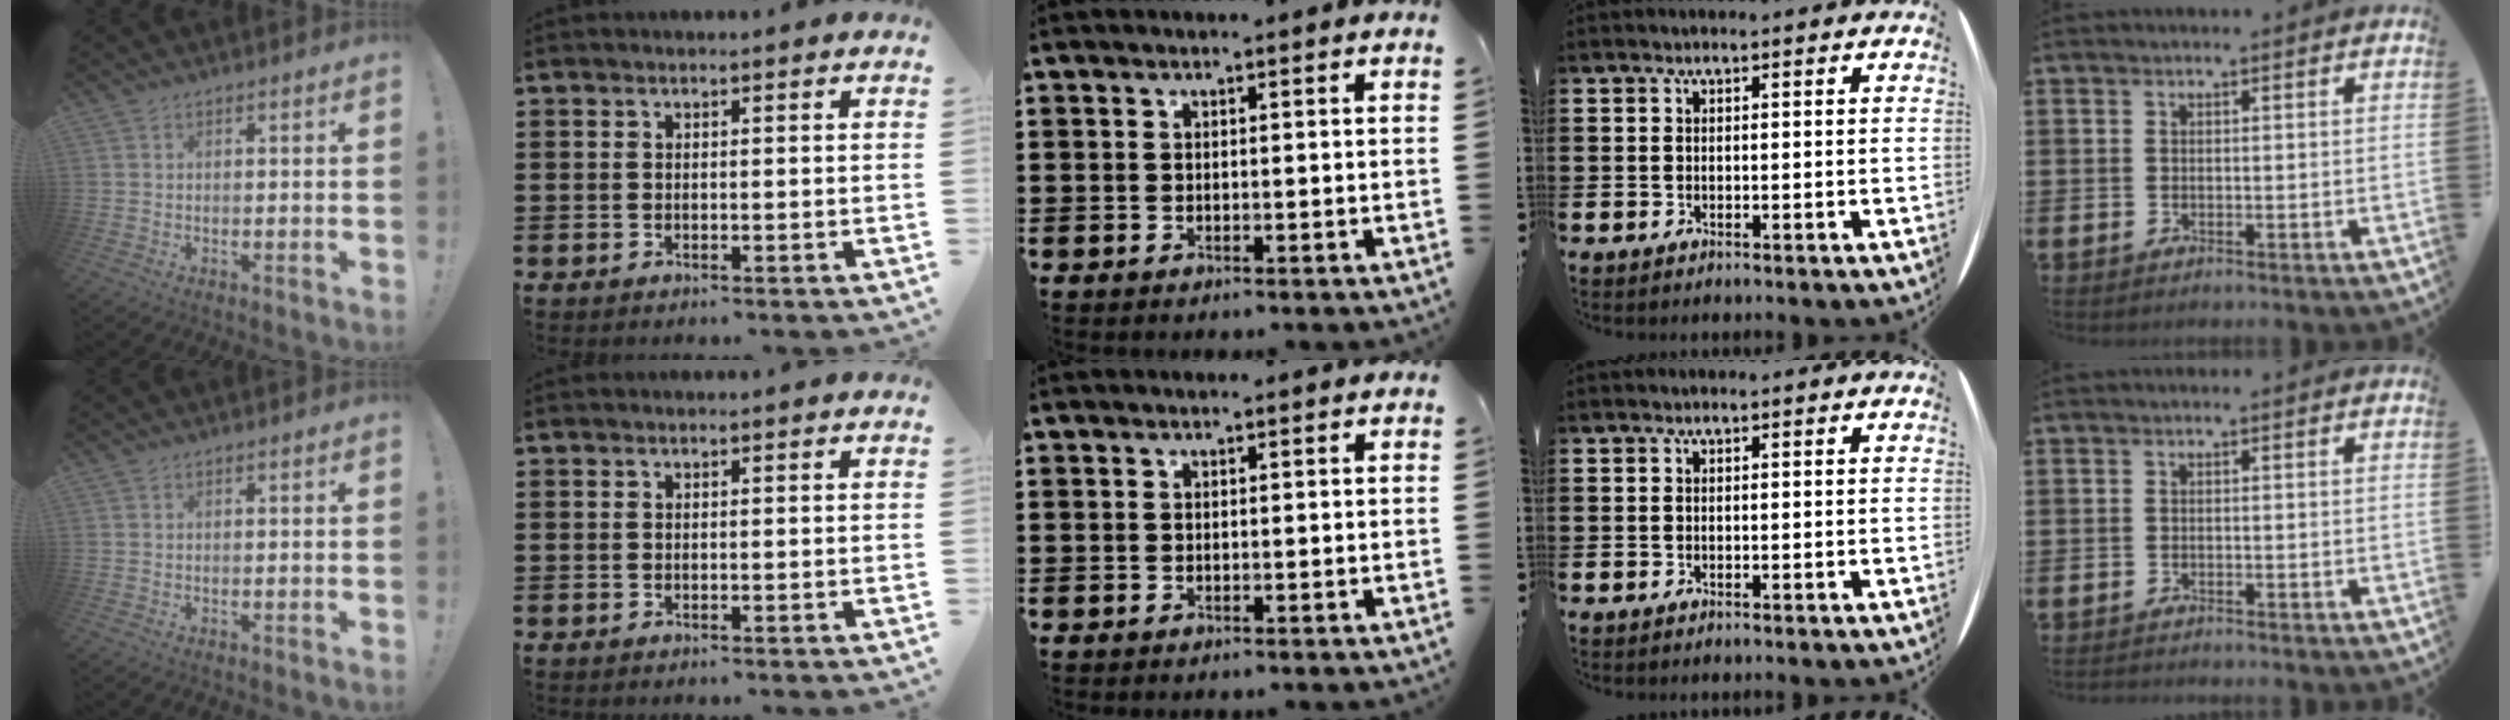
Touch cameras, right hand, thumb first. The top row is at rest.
{"little": {"total": 0.5, "force": [-0.5, 0.0, 0.0], "torque": [-0.001, -0.003, -0.011]}}